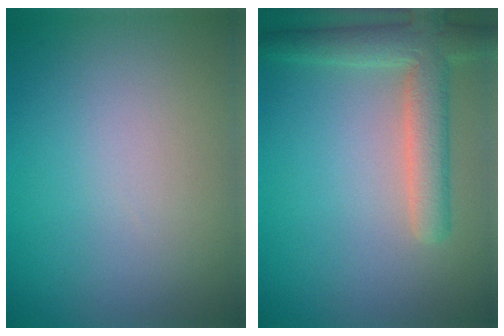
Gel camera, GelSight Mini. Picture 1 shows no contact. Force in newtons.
{"total": 4.6, "press": 4.6, "slide": 0.5}